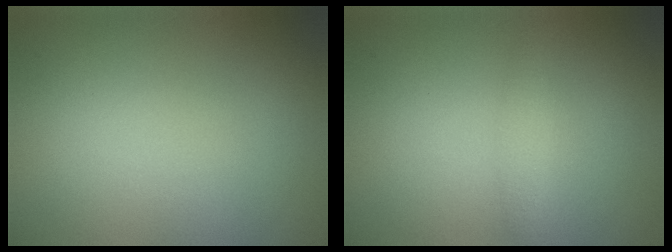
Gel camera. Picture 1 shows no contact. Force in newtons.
{"total": 1.0, "press": 1.0, "slide": 0.0}